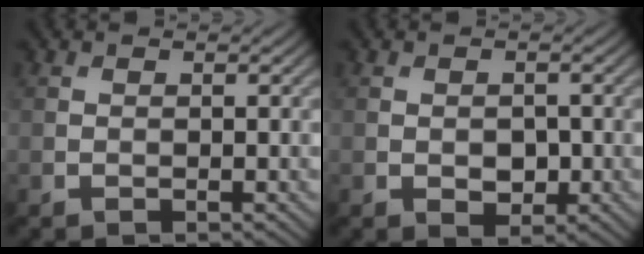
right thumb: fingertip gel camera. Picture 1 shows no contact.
{"total": 2.6, "force": [-0.6, 1.7, 1.9], "torque": [-0.029, -0.008, -0.007]}